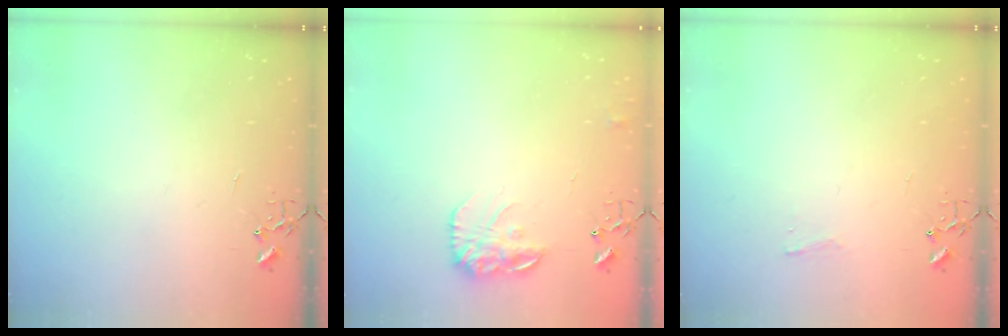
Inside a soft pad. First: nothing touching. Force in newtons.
{"total": 12.1, "press": 12.1, "slide": 0.5}
{"total": 3.7, "press": 3.6, "slide": 0.6}